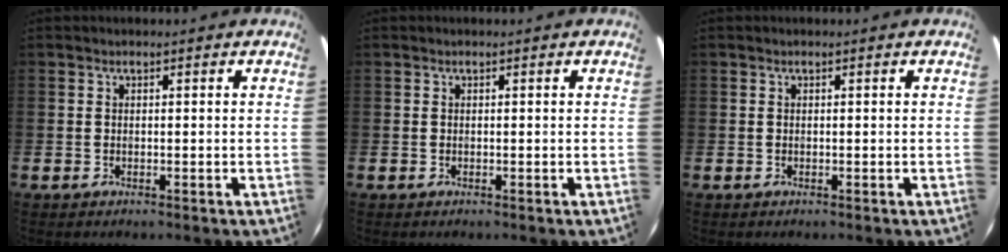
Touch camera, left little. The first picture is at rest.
{"total": 0.0}
{"total": 0.0}